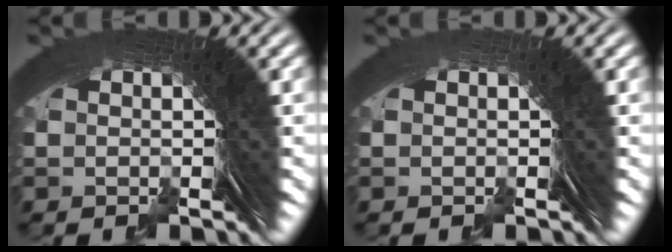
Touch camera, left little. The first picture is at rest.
{"total": 0.6, "force": [-0.4, -0.2, -0.4], "torque": [0.008, 0.003, -0.009]}